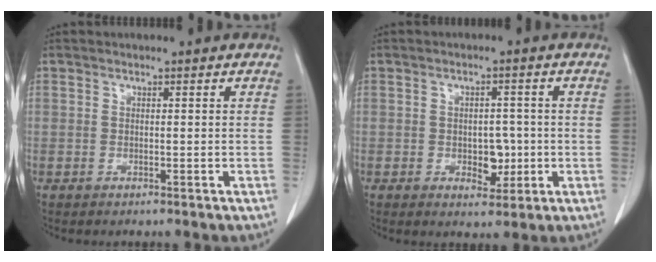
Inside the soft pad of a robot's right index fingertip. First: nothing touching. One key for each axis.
{"total": 4.2, "fx": -0.8, "fy": 2.6, "fz": 3.2, "tx": -0.038, "ty": 0.002, "tz": -0.004}